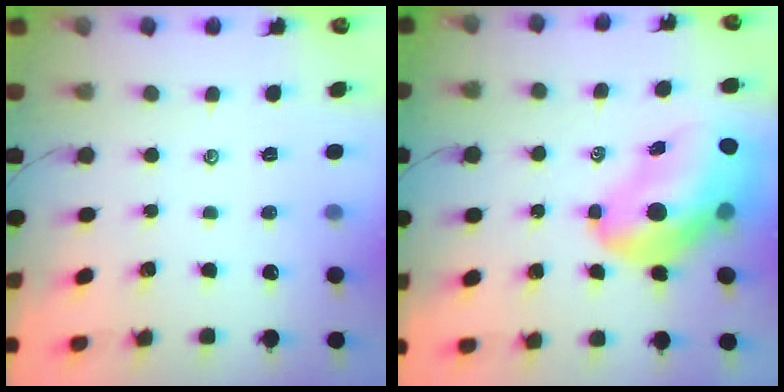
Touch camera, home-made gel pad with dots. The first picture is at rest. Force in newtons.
{"total": 17.3, "press": 16.5, "slide": 5.1}